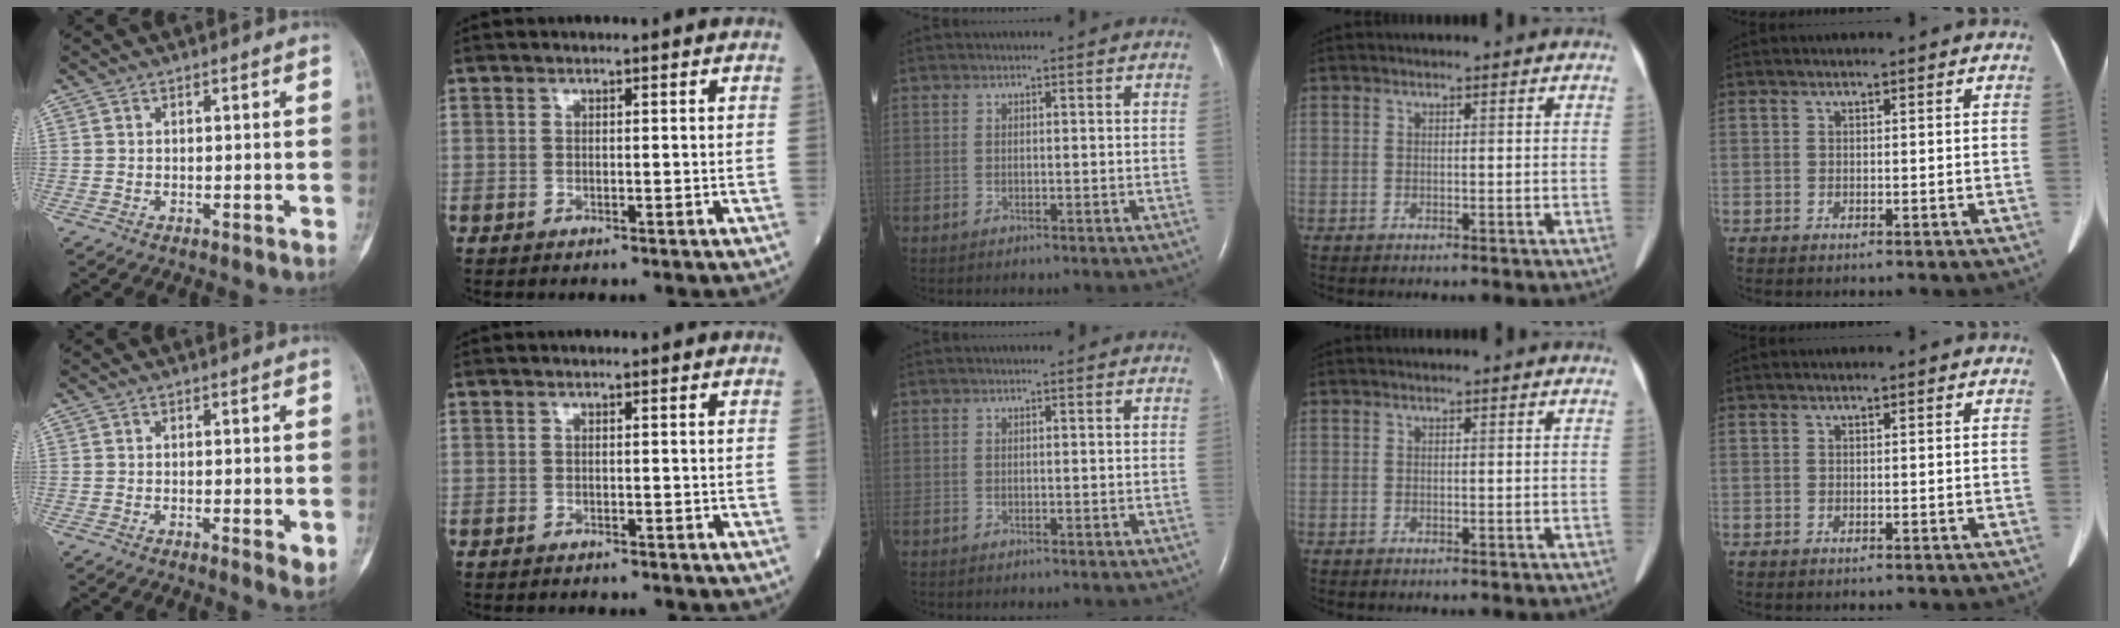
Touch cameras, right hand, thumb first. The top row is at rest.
{"thumb": {"total": 2.9, "force": [-0.3, 0.9, 2.8], "torque": [-0.040, -0.010, -0.004]}, "index": {"total": 0.6, "force": [-0.5, 0.1, 0.2], "torque": [-0.012, -0.002, -0.009]}}